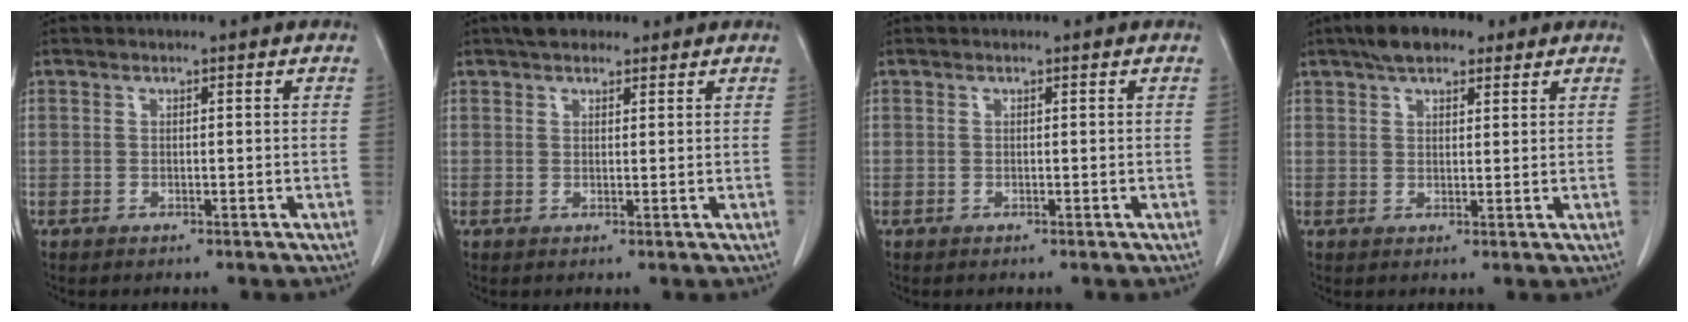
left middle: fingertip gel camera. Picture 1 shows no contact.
{"total": 3.8, "force": [2.9, 1.7, 1.6], "torque": [-0.031, 0.019, 0.047]}
{"total": 0.0}
{"total": 6.4, "force": [4.5, 2.5, 3.8], "torque": [-0.067, 0.021, 0.075]}